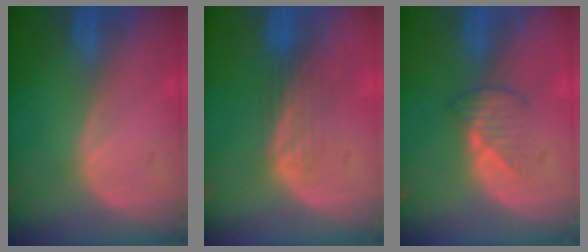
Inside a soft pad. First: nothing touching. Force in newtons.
{"total": 3.5, "press": 3.2, "slide": 1.5}
{"total": 3.2, "press": 3.1, "slide": 1.0}